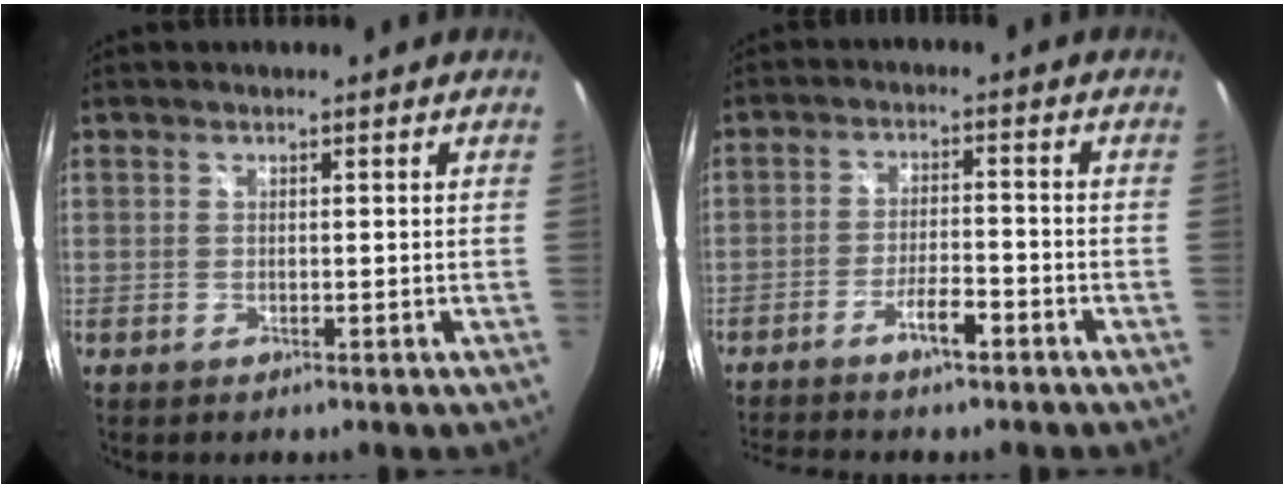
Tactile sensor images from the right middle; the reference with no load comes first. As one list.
[{"total": 6.1, "force": [-4.8, 0.8, 3.7], "torque": [-0.084, 0.003, -0.085]}]